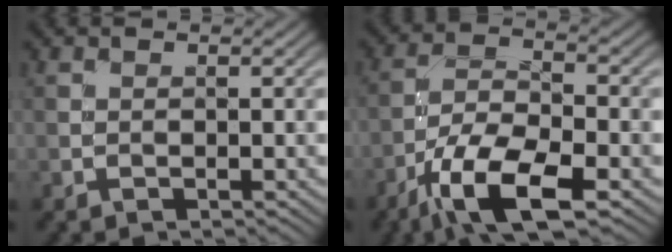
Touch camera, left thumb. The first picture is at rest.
{"total": 10.9, "force": [-6.4, 3.7, 8.0], "torque": [-0.153, -0.005, -0.129]}